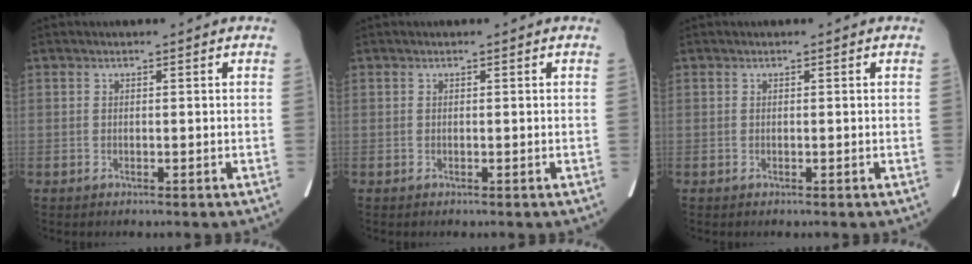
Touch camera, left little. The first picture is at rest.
{"total": 0.0}
{"total": 0.0}